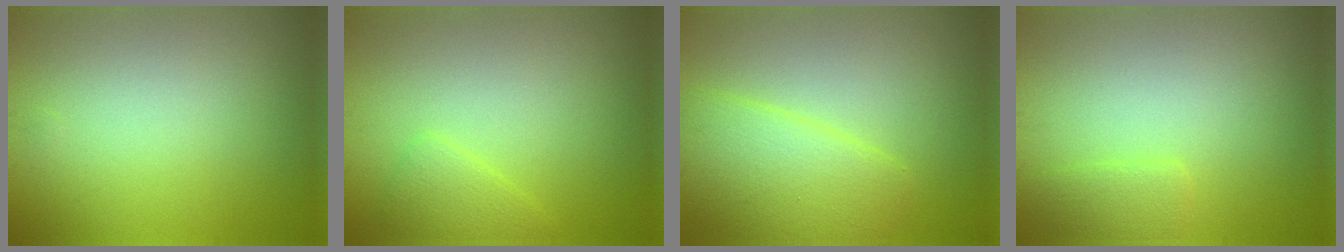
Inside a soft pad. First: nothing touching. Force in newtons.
{"total": 1.7, "press": 1.7, "slide": 0.0}
{"total": 4.8, "press": 4.8, "slide": 0.2}
{"total": 1.6, "press": 1.5, "slide": 0.2}